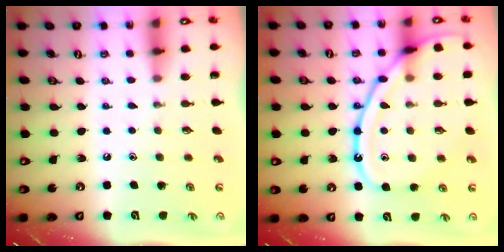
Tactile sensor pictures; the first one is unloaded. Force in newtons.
{"total": 19.0, "press": 18.9, "slide": 1.7}